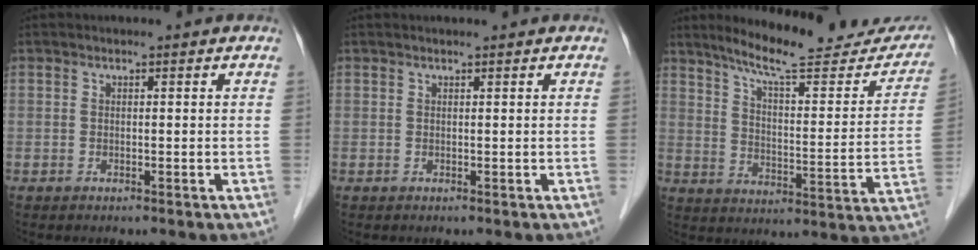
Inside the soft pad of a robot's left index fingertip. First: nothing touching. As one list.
[{"total": 0.5, "force": [0.4, -0.1, 0.3], "torque": [-0.005, 0.003, 0.008]}, {"total": 20.6, "force": [18.1, 3.4, 9.2], "torque": [-0.122, -0.040, 0.238]}]